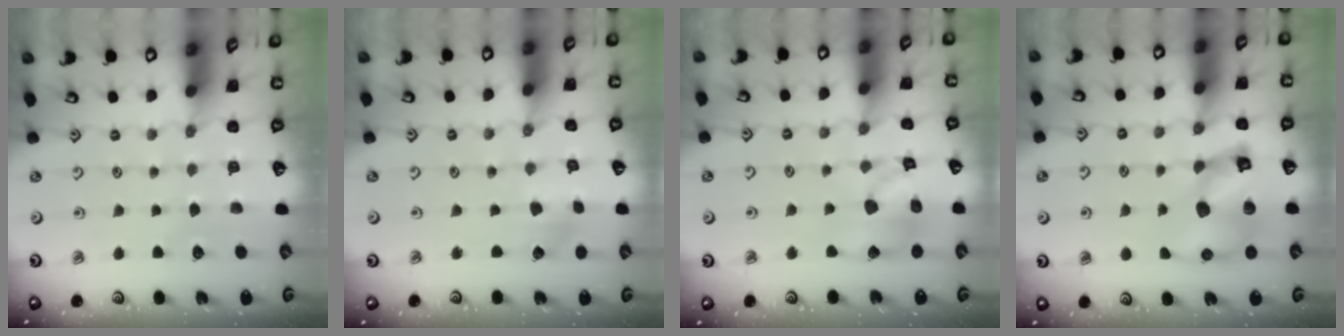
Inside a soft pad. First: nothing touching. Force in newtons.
{"total": 2.3, "press": 2.3, "slide": 0.4}
{"total": 13.5, "press": 13.3, "slide": 1.9}
{"total": 11.4, "press": 11.2, "slide": 1.9}